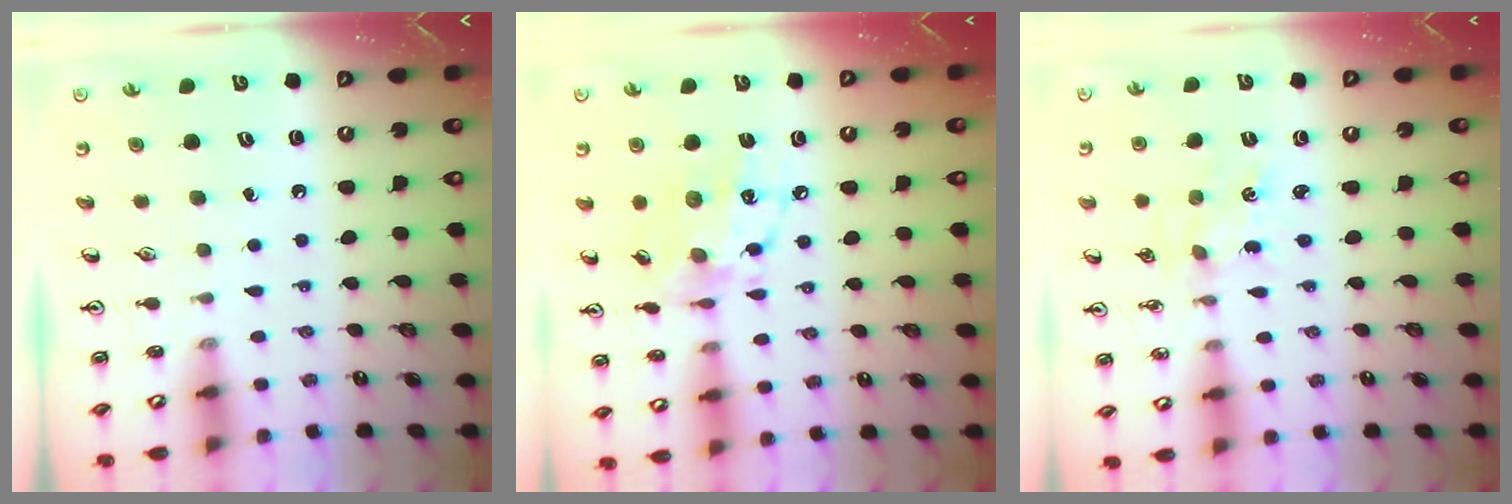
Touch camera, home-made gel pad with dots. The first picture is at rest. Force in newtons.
{"total": 12.6, "press": 12.5, "slide": 0.8}
{"total": 1.6, "press": 1.6, "slide": 0.3}